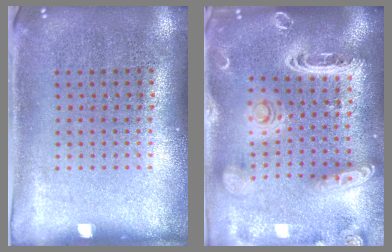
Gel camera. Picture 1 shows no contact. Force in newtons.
{"total": 3.2, "press": 2.7, "slide": 1.8}